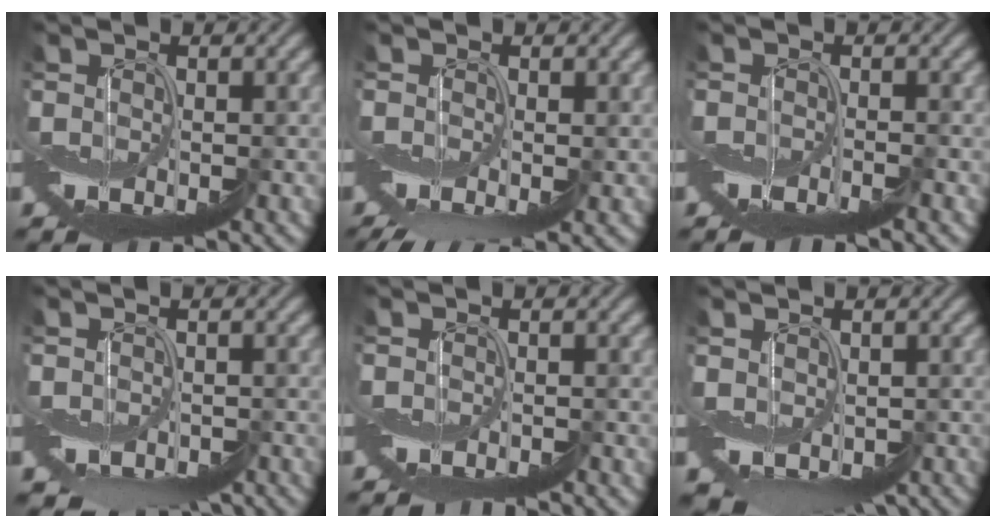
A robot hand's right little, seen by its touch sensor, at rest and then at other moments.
{"total": 4.2, "force": [-3.1, 0.9, 2.6], "torque": [-0.036, -0.016, -0.055]}
{"total": 2.1, "force": [-1.6, 0.0, 1.4], "torque": [-0.021, -0.002, -0.029]}
{"total": 7.5, "force": [-6.3, 3.2, 2.5], "torque": [-0.018, -0.013, -0.072]}
{"total": 2.4, "force": [-2.2, -0.2, 0.7], "torque": [-0.014, -0.003, -0.035]}
{"total": 5.0, "force": [-2.9, 3.2, 2.5], "torque": [-0.031, -0.025, -0.024]}